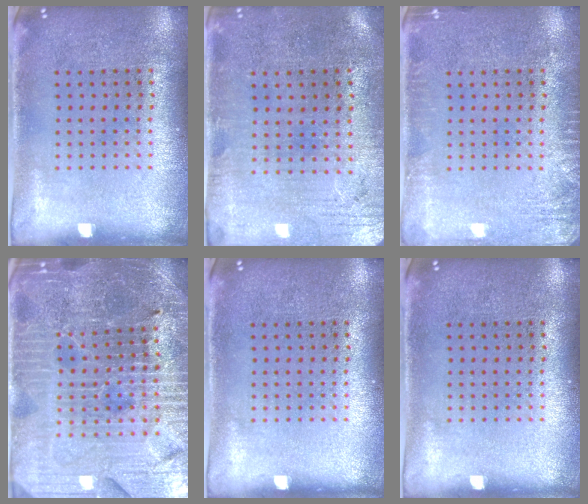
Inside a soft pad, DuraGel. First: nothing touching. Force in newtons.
{"total": 0.5, "press": 0.2, "slide": 0.5}
{"total": 2.1, "press": 2.1, "slide": 0.4}
{"total": 5.0, "press": 4.7, "slide": 1.7}
{"total": 0.0}
{"total": 0.0}